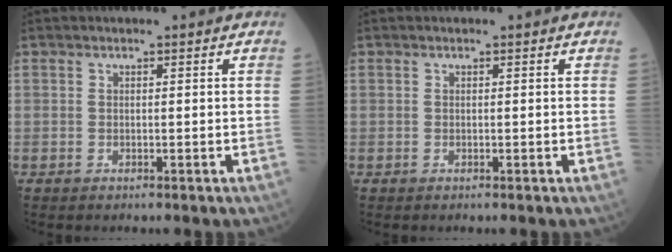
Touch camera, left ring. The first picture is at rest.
{"total": 0.0}